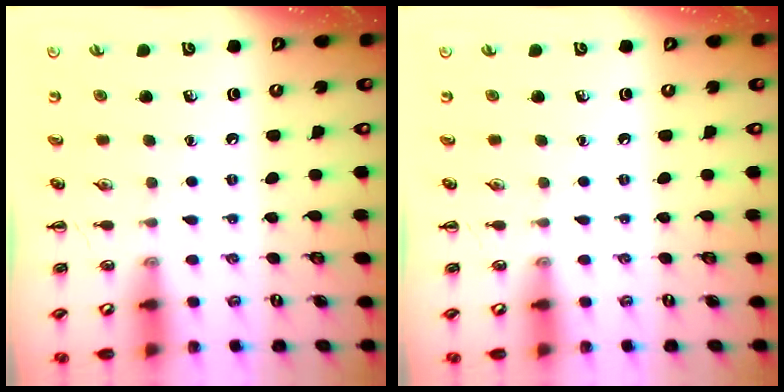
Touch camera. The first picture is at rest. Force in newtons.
{"total": 0.0}